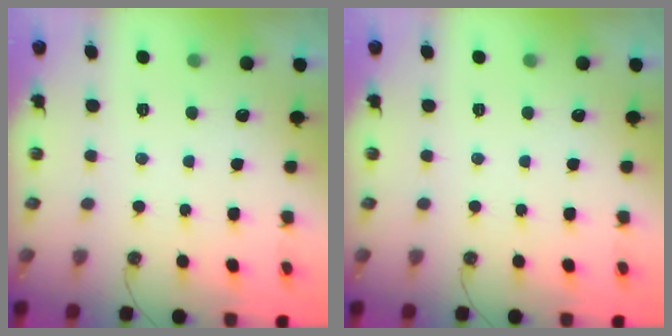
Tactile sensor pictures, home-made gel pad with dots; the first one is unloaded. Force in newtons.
{"total": 0.0}